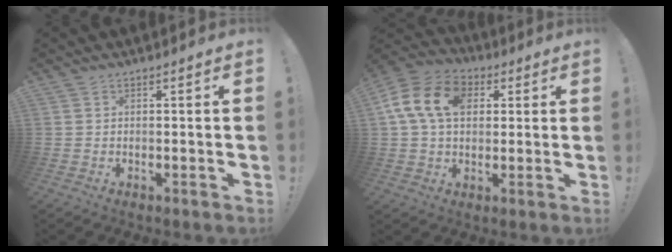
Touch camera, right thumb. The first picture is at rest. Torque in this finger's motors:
{"motor_torque": [0.51, 0.52, 0.73, -0.46, 0.22]}